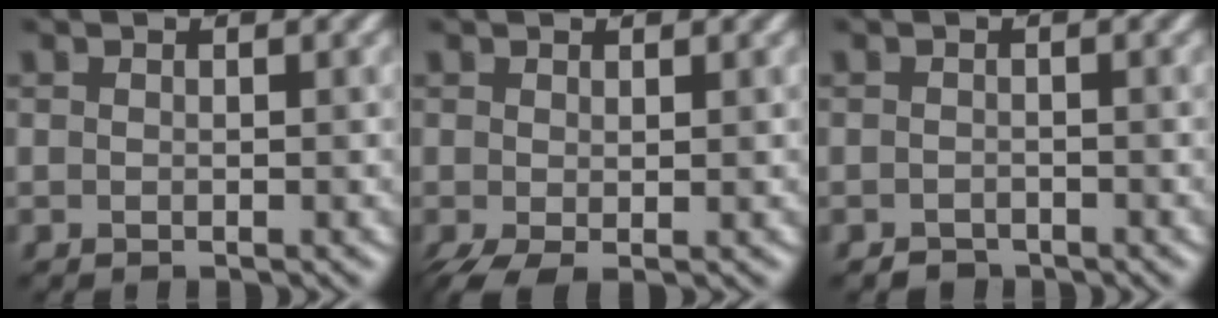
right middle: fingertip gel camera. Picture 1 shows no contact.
{"total": 2.0, "force": [-0.6, 0.8, 1.8], "torque": [-0.046, -0.008, -0.012]}
{"total": 0.9, "force": [-0.8, 0.4, 0.0], "torque": [0.003, 0.000, -0.015]}